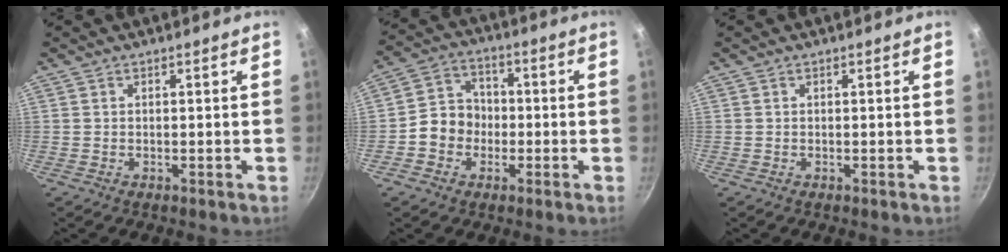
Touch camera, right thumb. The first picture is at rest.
{"total": 7.9, "force": [-1.8, 6.9, 3.4], "torque": [-0.019, 0.031, -0.046]}
{"total": 0.0}